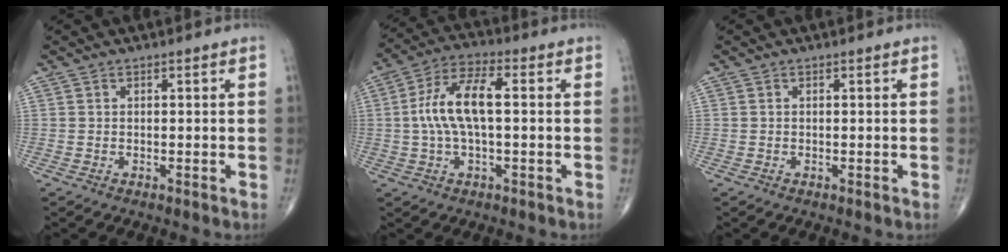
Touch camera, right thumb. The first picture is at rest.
{"total": 10.9, "force": [0.5, 4.4, 10.0], "torque": [-0.208, 0.029, 0.005]}
{"total": 0.0}